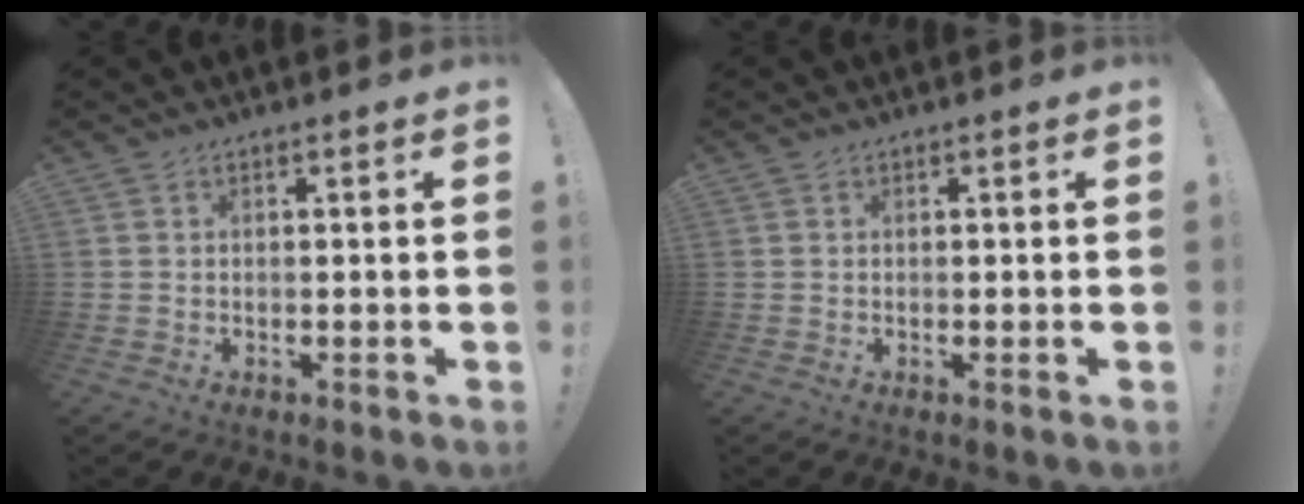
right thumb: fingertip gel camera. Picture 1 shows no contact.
{"total": 0.0}